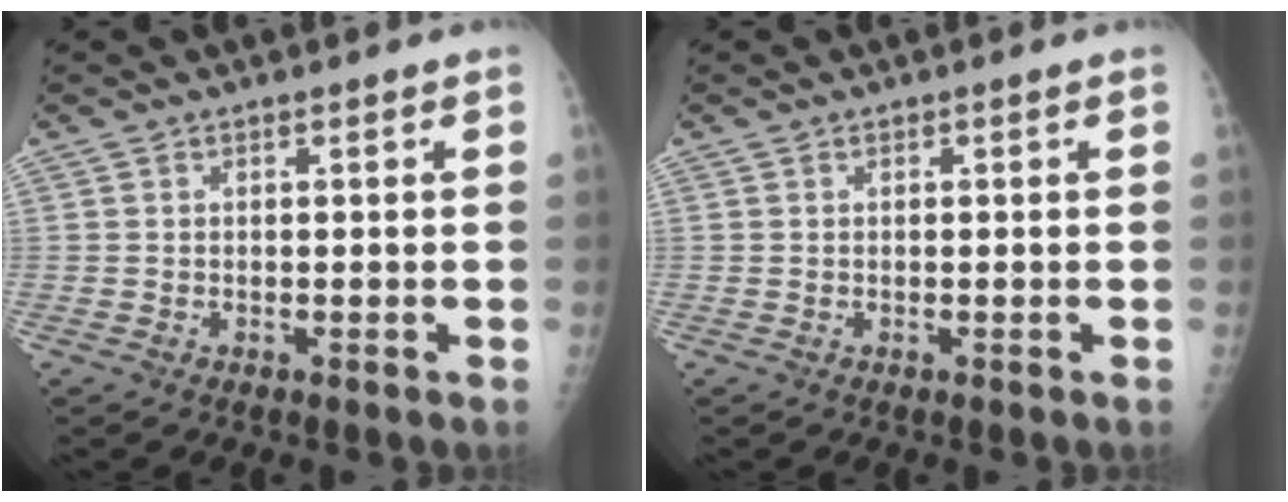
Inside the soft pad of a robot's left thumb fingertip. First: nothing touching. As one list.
[{"total": 0.0}]